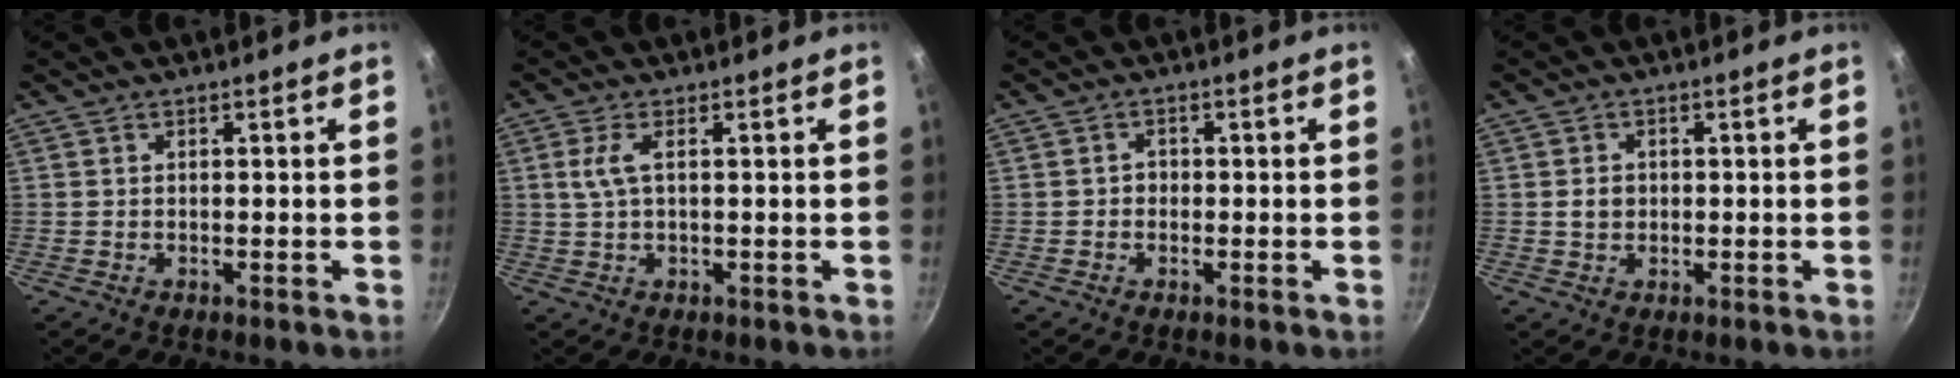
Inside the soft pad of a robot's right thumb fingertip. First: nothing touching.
{"total": 3.4, "force": [0.7, 1.2, 3.1], "torque": [-0.085, 0.009, 0.018]}
{"total": 1.5, "force": [-0.3, 1.2, 0.7], "torque": [0.001, 0.006, -0.010]}
{"total": 2.5, "force": [0.1, 2.1, 1.3], "torque": [-0.015, 0.004, 0.003]}